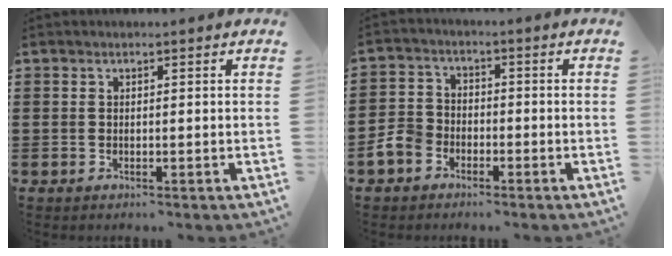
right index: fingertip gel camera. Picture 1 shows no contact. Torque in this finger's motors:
{"motor_torque": [0.24, 0.51, 0.18, 0.02]}